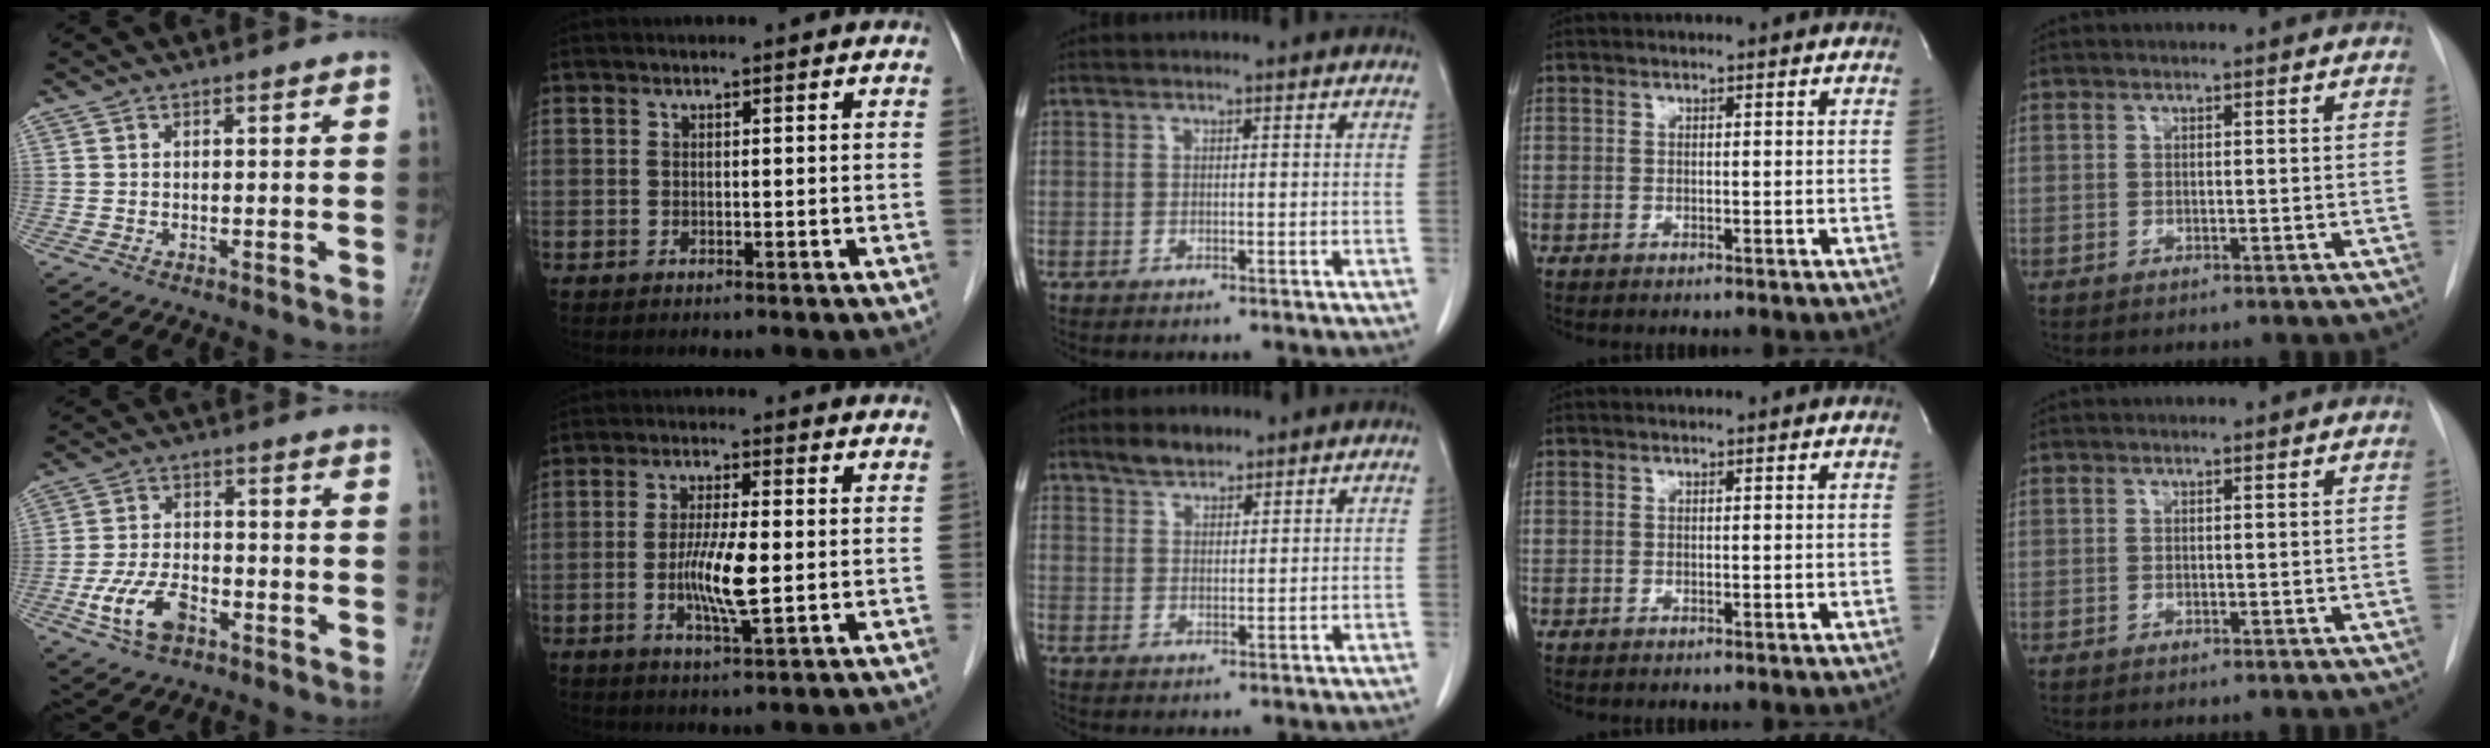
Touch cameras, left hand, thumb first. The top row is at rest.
{"thumb": {"total": 8.9, "force": [-4.3, 5.0, 6.0], "torque": [-0.117, 0.022, -0.079]}, "index": {"total": 6.9, "force": [-0.9, 1.0, 6.8], "torque": [-0.130, -0.012, -0.017]}, "middle": {"total": 3.2, "force": [2.7, 1.2, 1.0], "torque": [-0.021, 0.002, 0.048]}}